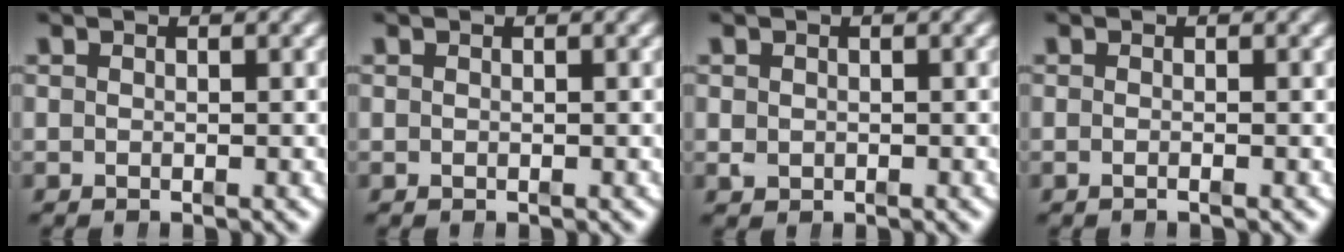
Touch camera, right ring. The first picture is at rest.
{"total": 0.0}
{"total": 0.7, "force": [-0.2, 0.6, 0.3], "torque": [-0.012, -0.013, 0.007]}
{"total": 0.6, "force": [-0.4, 0.0, 0.4], "torque": [-0.010, 0.001, -0.009]}